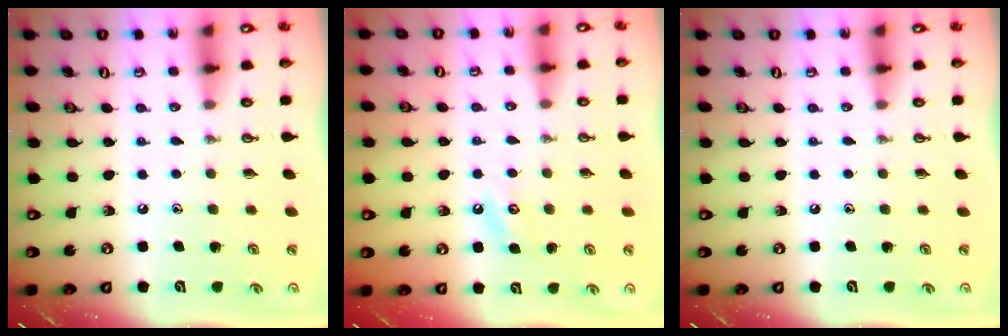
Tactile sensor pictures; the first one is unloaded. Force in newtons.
{"total": 3.4, "press": 3.3, "slide": 0.4}
{"total": 0.0}